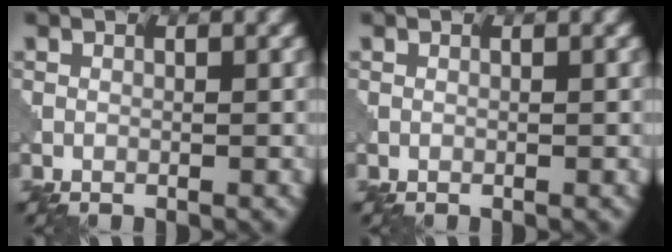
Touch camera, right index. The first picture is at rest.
{"total": 0.0}